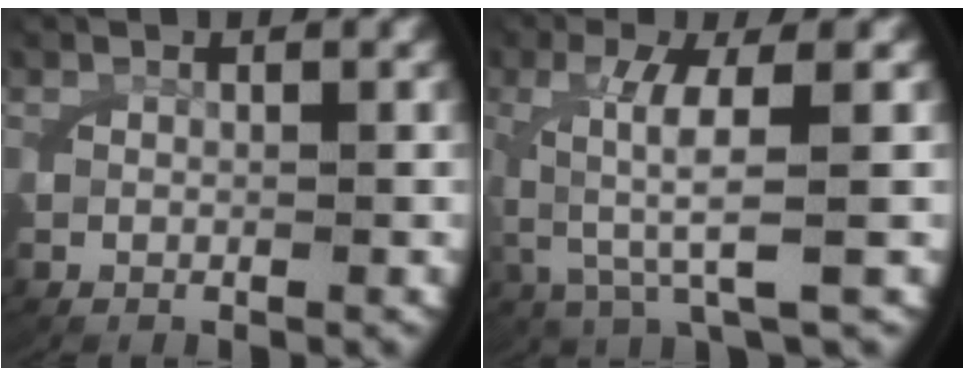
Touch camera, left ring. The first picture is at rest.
{"total": 5.5, "force": [0.1, 1.2, 5.4], "torque": [-0.124, -0.012, 0.016]}